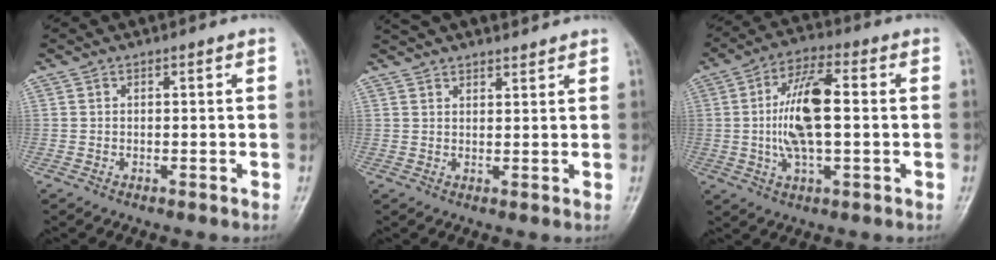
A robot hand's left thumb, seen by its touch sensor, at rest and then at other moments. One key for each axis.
{"total": 7.2, "fx": 6.4, "fy": 1.9, "fz": 2.8, "tx": -0.026, "ty": 0.007, "tz": 0.106}
{"total": 12.1, "fx": 0.3, "fy": 4.8, "fz": 11.1, "tx": -0.218, "ty": 0.010, "tz": 0.001}